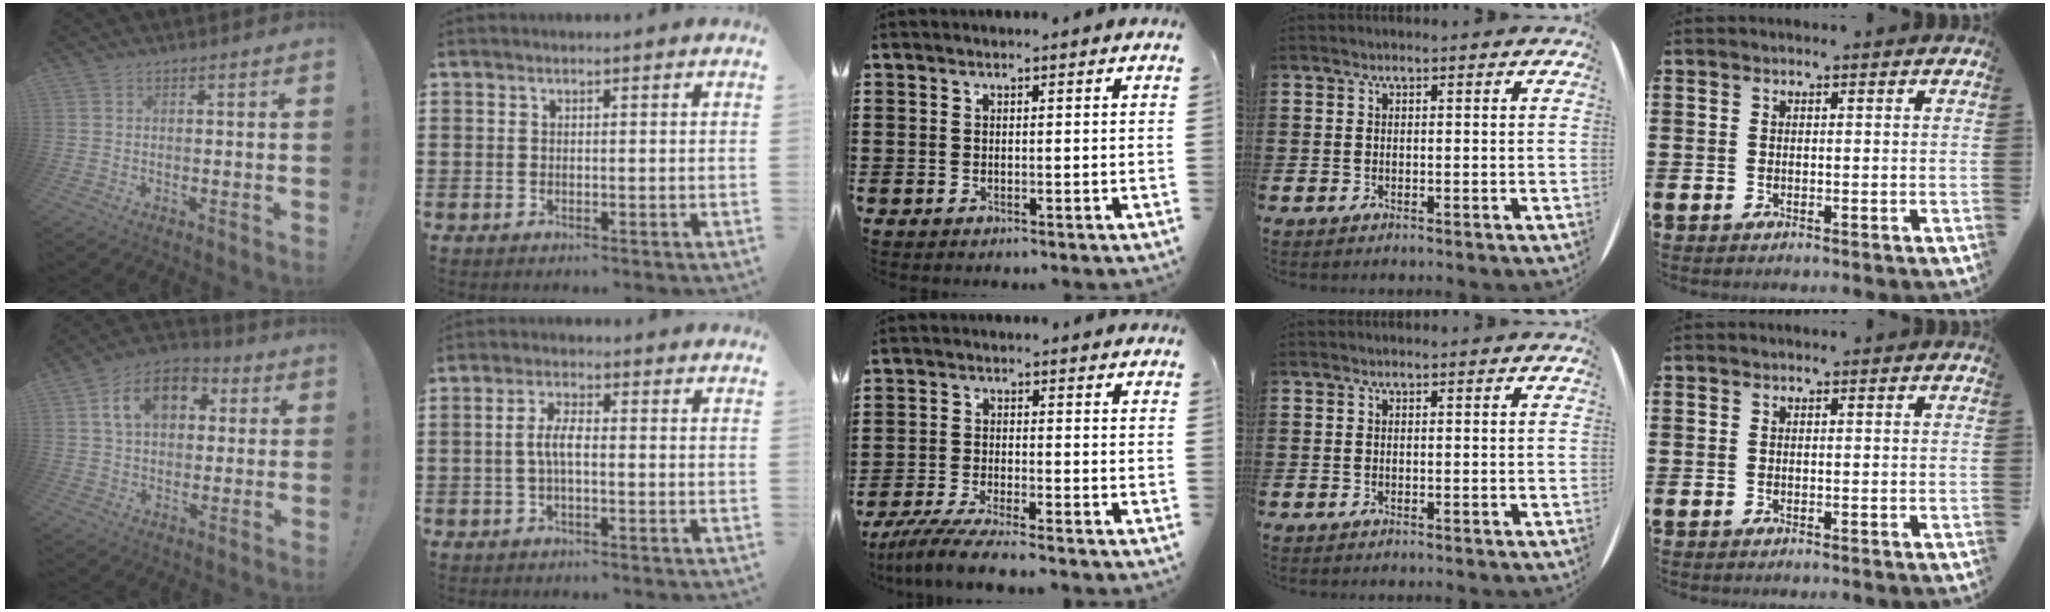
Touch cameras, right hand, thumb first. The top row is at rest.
{"thumb": {"total": 13.3, "force": [4.2, 9.4, 8.4], "torque": [-0.130, 0.003, 0.080]}, "index": {"total": 4.4, "force": [-0.7, 1.5, 4.1], "torque": [-0.094, -0.001, -0.020]}, "middle": {"total": 5.0, "force": [-4.6, -0.1, 1.9], "torque": [-0.053, -0.019, -0.093]}}